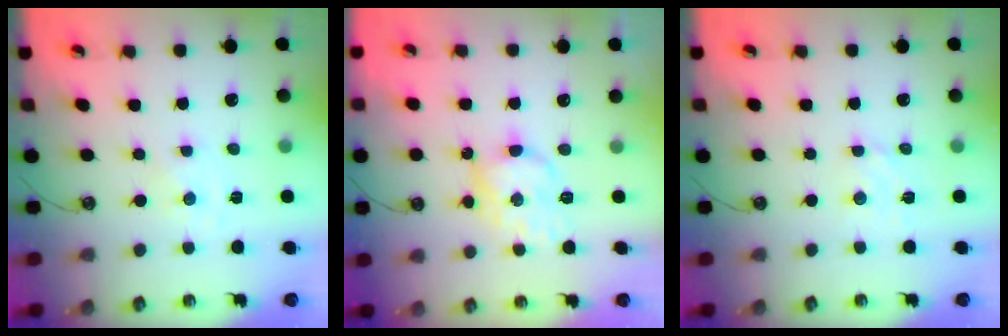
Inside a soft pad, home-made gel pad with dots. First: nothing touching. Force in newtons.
{"total": 11.0, "press": 11.0, "slide": 0.0}
{"total": 2.8, "press": 2.8, "slide": 0.1}